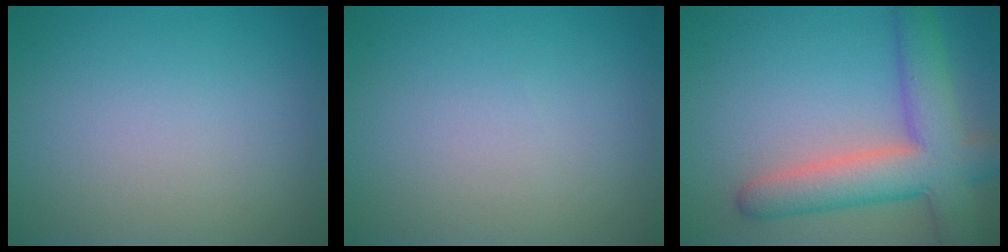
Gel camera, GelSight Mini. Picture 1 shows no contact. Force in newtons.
{"total": 0.0}
{"total": 7.7, "press": 7.7, "slide": 0.3}